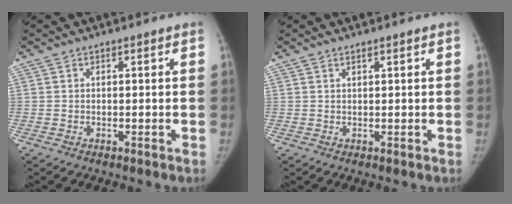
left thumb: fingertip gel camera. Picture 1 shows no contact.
{"total": 0.7, "force": [0.6, 0.1, 0.3], "torque": [-0.006, -0.004, 0.012]}